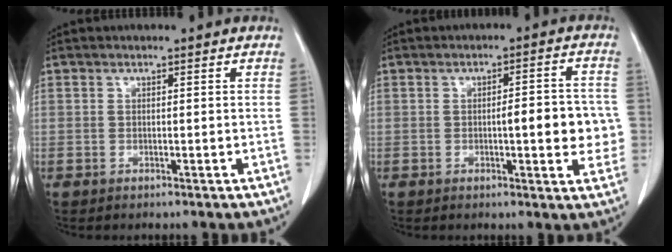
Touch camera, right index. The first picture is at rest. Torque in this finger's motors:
{"motor_torque": [0.62, 0.19, 0.23, 0.04]}